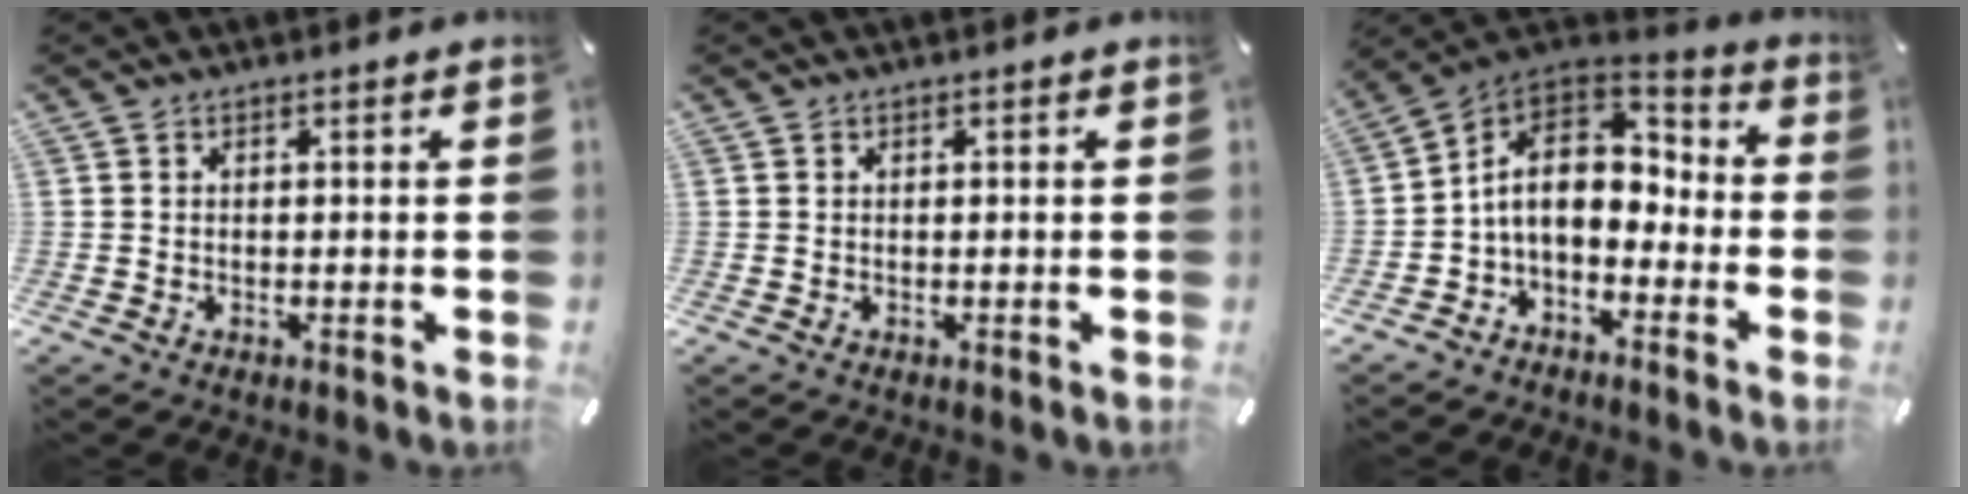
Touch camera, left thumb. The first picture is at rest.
{"total": 0.0}
{"total": 11.6, "force": [-1.1, 8.4, 7.8], "torque": [-0.156, 0.010, -0.020]}